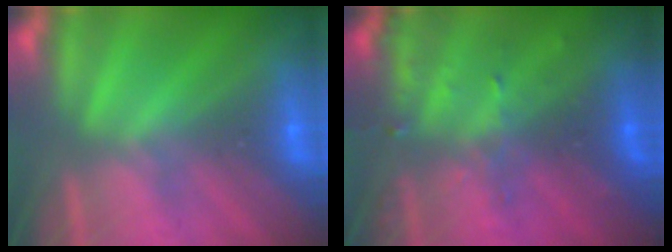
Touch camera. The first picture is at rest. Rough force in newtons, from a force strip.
{"total": 3.2}